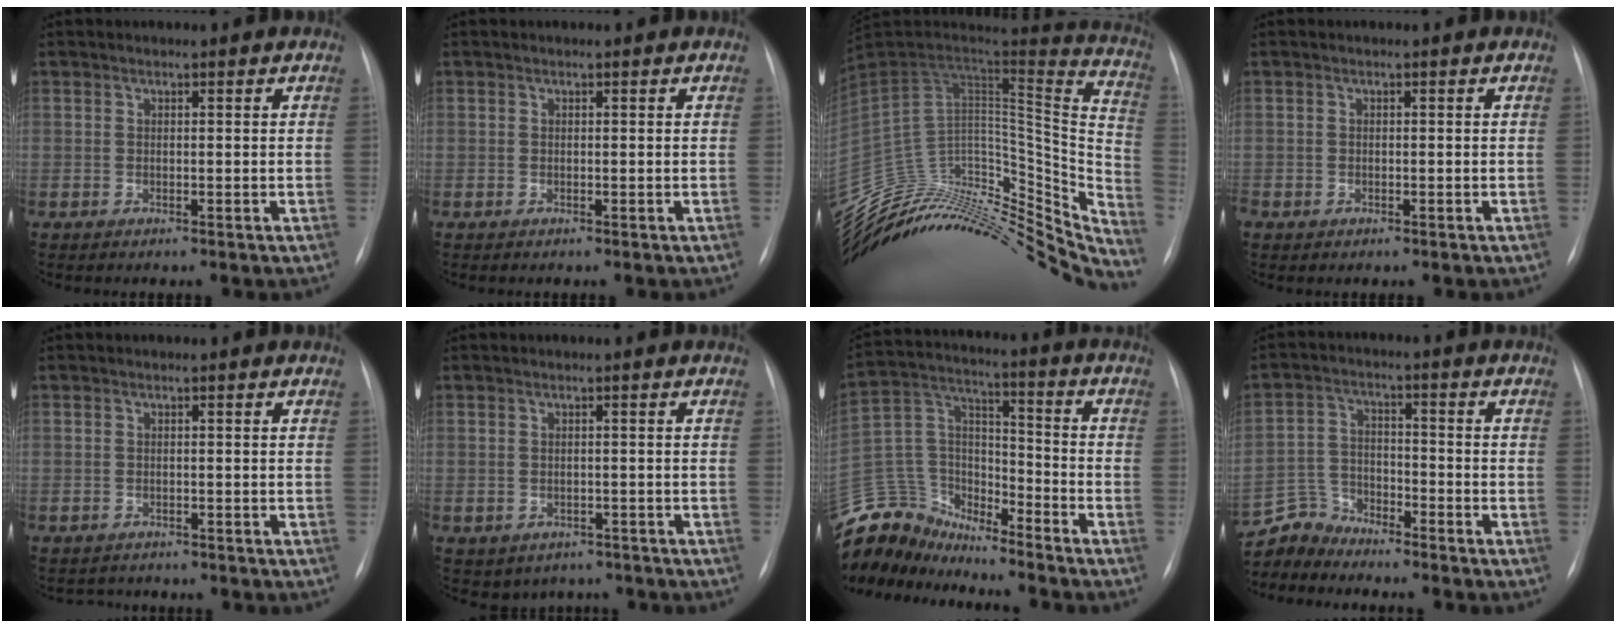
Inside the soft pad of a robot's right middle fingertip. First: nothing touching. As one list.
[{"total": 0.0}, {"total": 36.6, "force": [-31.8, 13.5, 12.4], "torque": [-0.183, 0.031, -0.441]}, {"total": 0.9, "force": [-0.5, 0.8, 0.3], "torque": [-0.003, 0.004, -0.006]}, {"total": 1.6, "force": [-1.4, 0.6, -0.4], "torque": [0.005, -0.002, -0.020]}, {"total": 4.8, "force": [-3.3, 3.3, 0.8], "torque": [-0.003, 0.015, -0.039]}, {"total": 16.9, "force": [-15.9, 4.9, 2.8], "torque": [-0.070, 0.059, -0.292]}, {"total": 5.9, "force": [-5.6, 1.0, -1.2], "torque": [0.023, 0.007, -0.114]}]